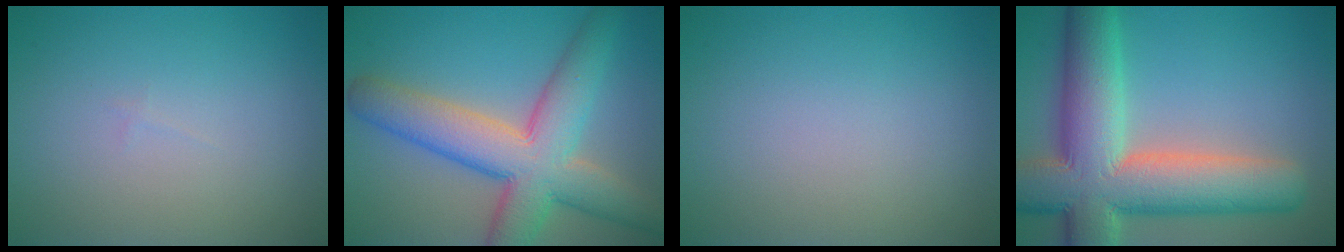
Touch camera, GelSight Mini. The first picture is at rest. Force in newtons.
{"total": 9.4, "press": 9.4, "slide": 0.5}
{"total": 0.0}
{"total": 13.3, "press": 13.2, "slide": 1.0}